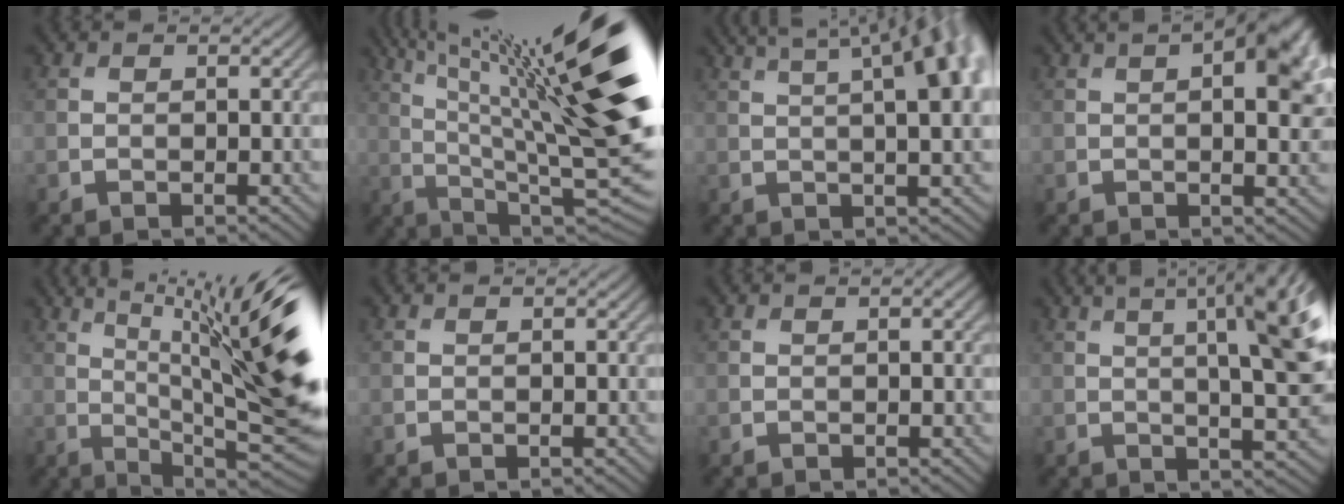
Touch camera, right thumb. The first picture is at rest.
{"total": 21.1, "force": [6.8, 5.0, 19.4], "torque": [-0.257, 0.030, 0.103]}
{"total": 12.1, "force": [4.9, 3.4, 10.5], "torque": [-0.138, 0.043, 0.064]}
{"total": 9.0, "force": [2.4, 3.7, 7.9], "torque": [-0.095, 0.017, 0.024]}
{"total": 16.8, "force": [4.1, 4.1, 15.8], "torque": [-0.204, 0.020, 0.072]}
{"total": 0.0}
{"total": 0.9, "force": [0.3, 0.2, 0.8], "torque": [-0.010, 0.004, 0.003]}
{"total": 10.9, "force": [3.3, 2.4, 10.1], "torque": [-0.128, 0.023, 0.045]}